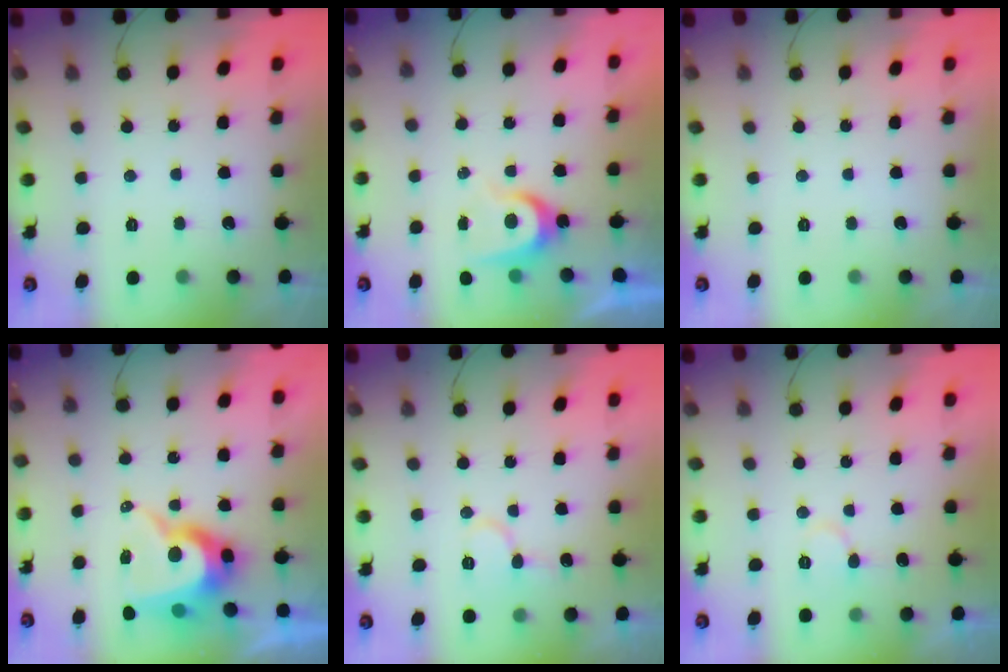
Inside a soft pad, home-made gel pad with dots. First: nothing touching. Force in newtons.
{"total": 6.3, "press": 6.3, "slide": 0.5}
{"total": 0.0}
{"total": 11.4, "press": 11.3, "slide": 0.8}
{"total": 8.7, "press": 8.7, "slide": 1.0}
{"total": 7.7, "press": 7.7, "slide": 0.7}